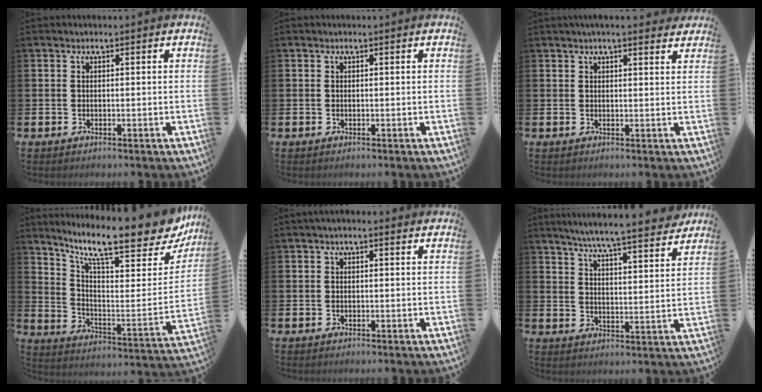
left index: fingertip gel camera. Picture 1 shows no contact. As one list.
[{"total": 0.0}, {"total": 2.8, "force": [2.7, 0.2, 0.8], "torque": [-0.013, -0.009, 0.047]}, {"total": 13.0, "force": [10.6, 2.9, 6.9], "torque": [-0.132, -0.088, 0.171]}, {"total": 0.7, "force": [0.1, 0.3, 0.6], "torque": [0.000, 0.001, -0.003]}, {"total": 7.5, "force": [7.1, 0.0, 2.4], "torque": [-0.059, -0.050, 0.122]}]